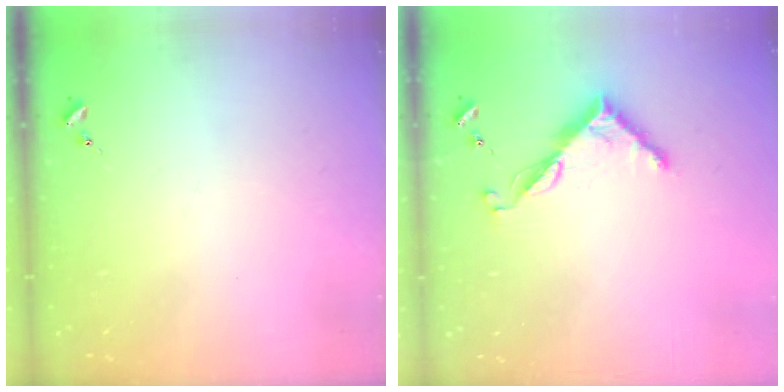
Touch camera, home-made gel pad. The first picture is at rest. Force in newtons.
{"total": 7.6, "press": 7.5, "slide": 0.6}